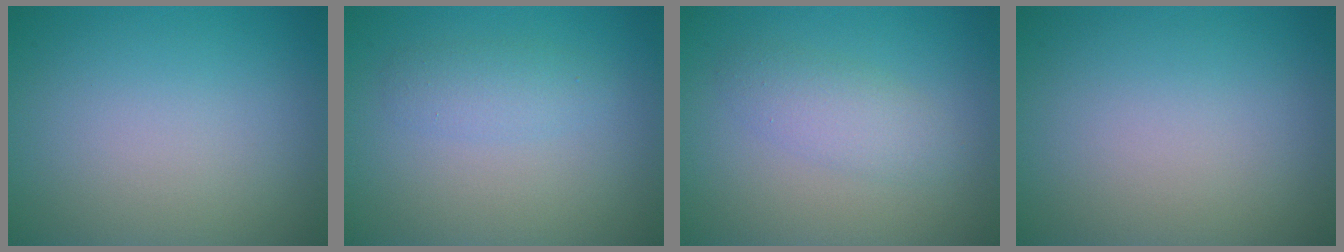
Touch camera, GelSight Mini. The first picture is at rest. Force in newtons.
{"total": 1.7, "press": 1.7, "slide": 0.0}
{"total": 2.4, "press": 2.4, "slide": 0.2}
{"total": 0.0}